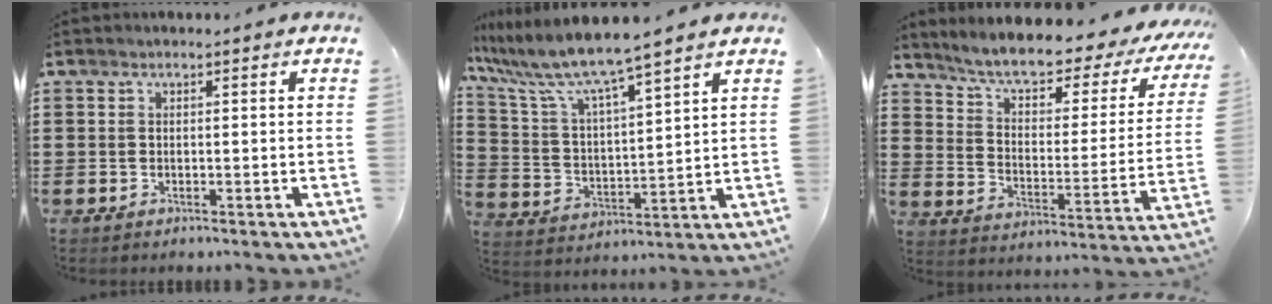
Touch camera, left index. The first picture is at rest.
{"total": 7.6, "force": [6.6, -0.3, 3.8], "torque": [-0.104, -0.040, 0.106]}
{"total": 6.0, "force": [5.1, 0.7, 3.0], "torque": [-0.074, -0.040, 0.078]}